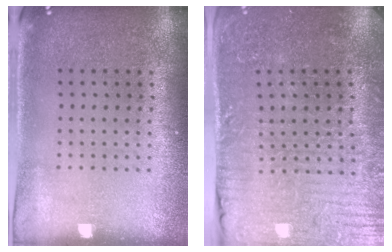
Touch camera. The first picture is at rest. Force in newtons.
{"total": 4.0, "press": 4.0, "slide": 0.3}